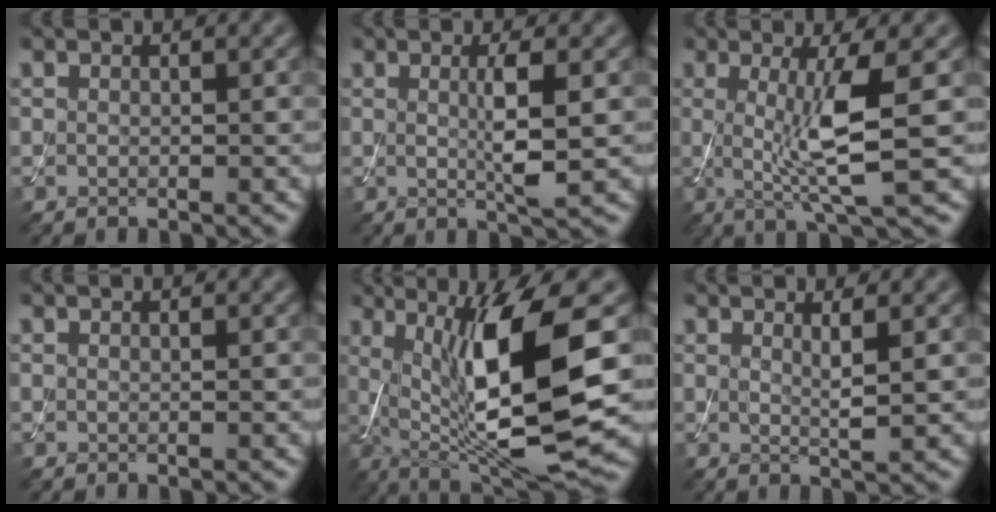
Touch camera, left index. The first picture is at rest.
{"total": 3.2, "force": [0.2, 0.4, 3.2], "torque": [-0.059, -0.005, 0.003]}
{"total": 6.1, "force": [0.3, 1.0, 6.0], "torque": [-0.108, -0.008, 0.006]}
{"total": 0.0}
{"total": 12.3, "force": [1.0, 2.7, 12.0], "torque": [-0.200, -0.008, 0.027]}
{"total": 1.7, "force": [0.6, 0.3, 1.5], "torque": [-0.024, -0.006, 0.007]}